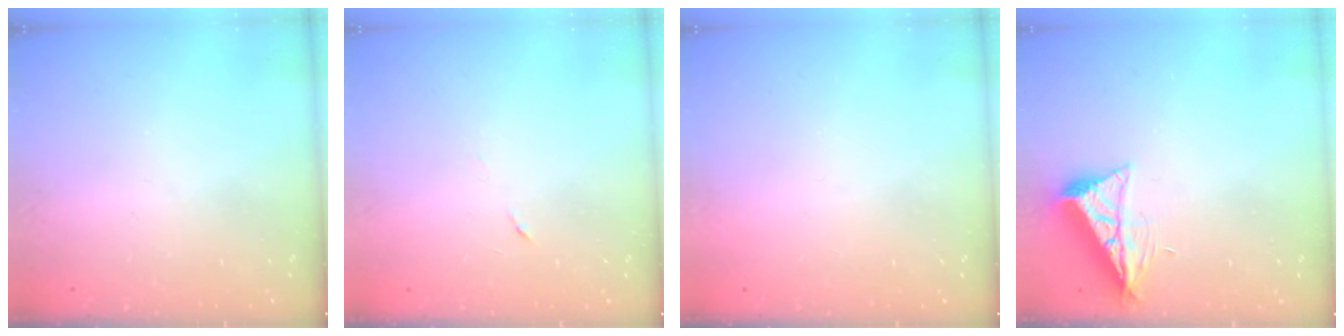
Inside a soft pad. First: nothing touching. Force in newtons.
{"total": 3.3, "press": 3.0, "slide": 1.4}
{"total": 1.6, "press": 1.6, "slide": 0.1}
{"total": 7.7, "press": 7.6, "slide": 0.8}